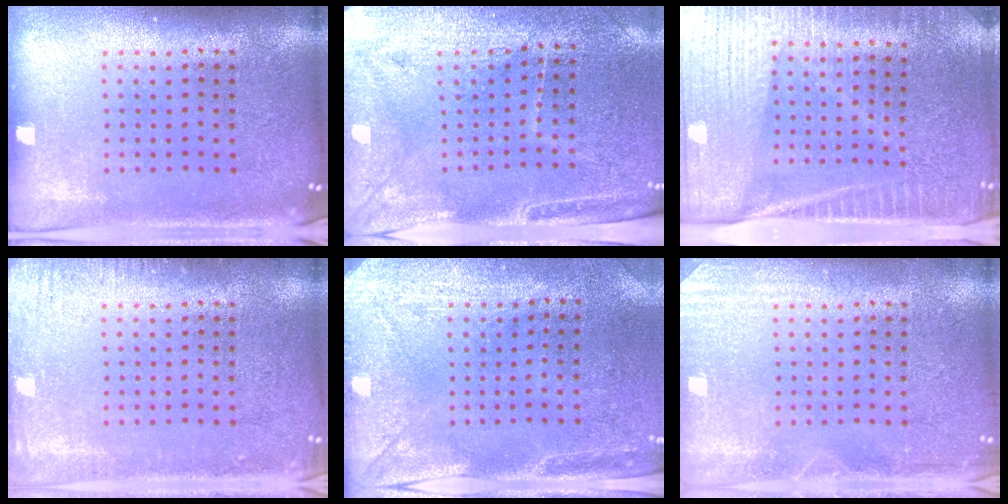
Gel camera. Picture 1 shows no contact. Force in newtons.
{"total": 3.0, "press": 2.8, "slide": 1.3}
{"total": 4.1, "press": 3.7, "slide": 1.8}
{"total": 1.7, "press": 1.7, "slide": 0.2}
{"total": 3.0, "press": 2.4, "slide": 1.8}
{"total": 2.2, "press": 2.1, "slide": 0.3}